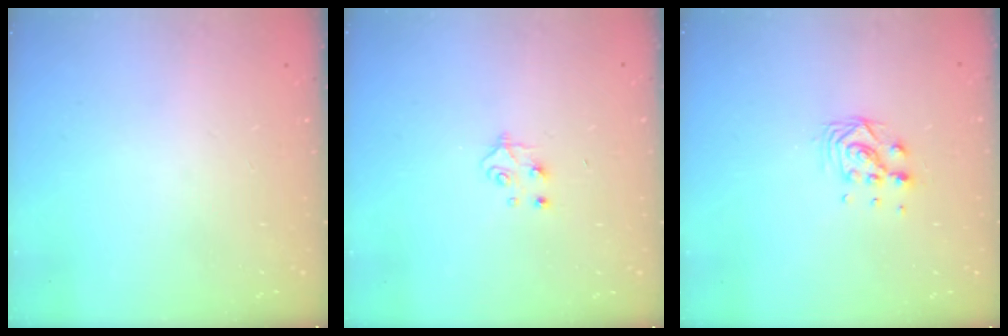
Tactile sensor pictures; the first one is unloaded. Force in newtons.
{"total": 5.5, "press": 5.5, "slide": 0.6}
{"total": 7.5, "press": 7.5, "slide": 0.6}